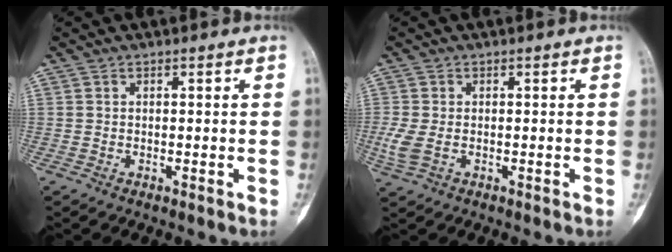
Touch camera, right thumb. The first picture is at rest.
{"total": 3.9, "force": [-0.7, 2.3, 3.0], "torque": [-0.095, -0.002, -0.012]}